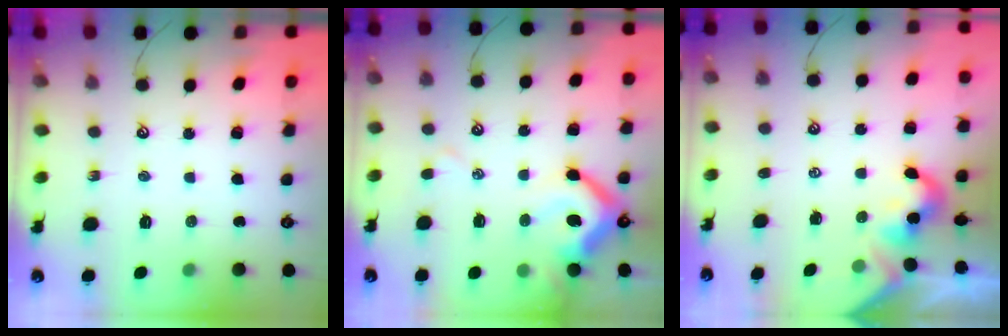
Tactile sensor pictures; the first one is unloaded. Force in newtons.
{"total": 9.2, "press": 9.0, "slide": 1.8}
{"total": 2.0, "press": 1.9, "slide": 0.5}